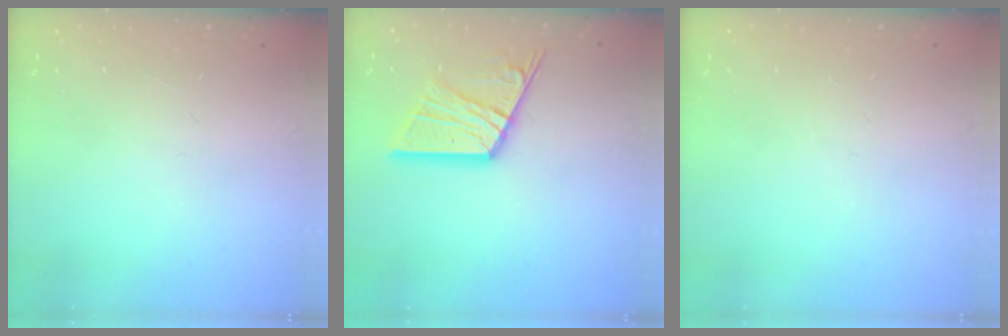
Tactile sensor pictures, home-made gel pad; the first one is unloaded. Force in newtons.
{"total": 13.8, "press": 13.8, "slide": 1.0}
{"total": 1.9, "press": 1.9, "slide": 0.3}